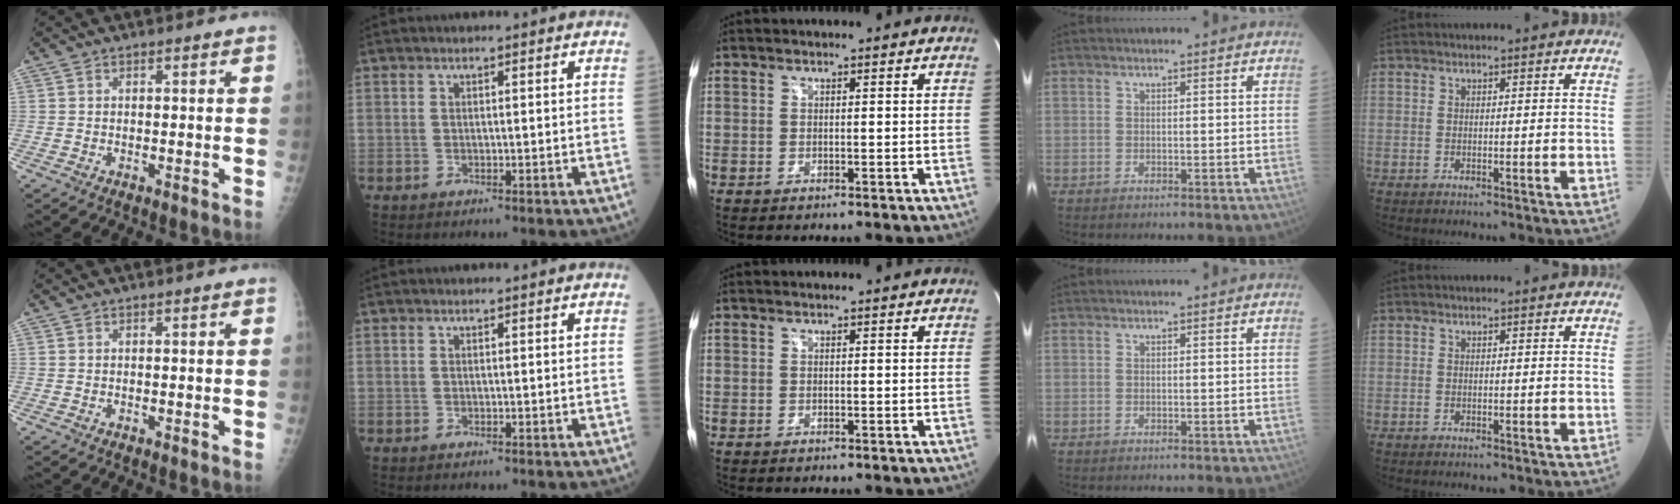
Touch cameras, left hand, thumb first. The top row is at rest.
{}